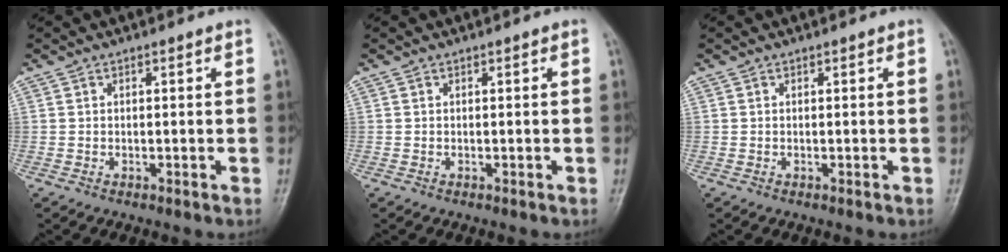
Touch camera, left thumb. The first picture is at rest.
{"total": 0.0}
{"total": 0.0}